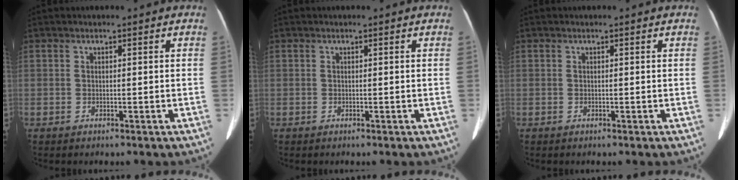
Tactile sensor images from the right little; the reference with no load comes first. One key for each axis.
{"total": 0.0}
{"total": 0.0}